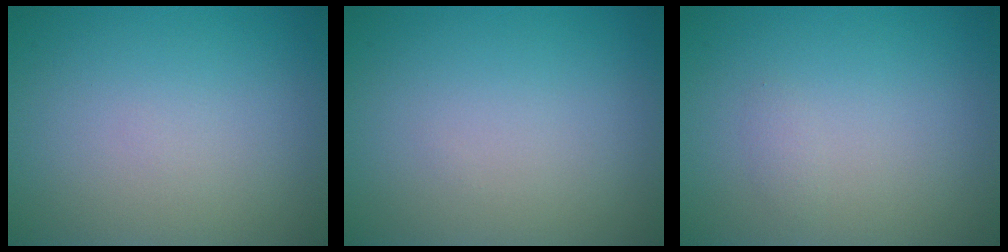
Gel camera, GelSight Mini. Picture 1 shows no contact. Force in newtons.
{"total": 0.0}
{"total": 0.6, "press": 0.6, "slide": 0.0}